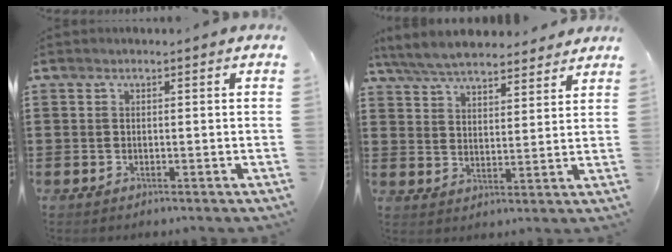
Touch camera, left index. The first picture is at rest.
{"total": 6.2, "force": [5.9, 1.1, 1.5], "torque": [-0.055, -0.021, 0.107]}